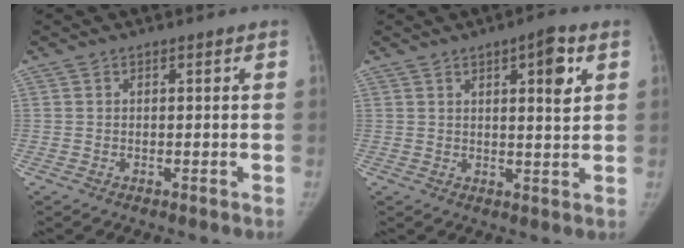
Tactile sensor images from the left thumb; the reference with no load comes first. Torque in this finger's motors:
{"motor_torque": [-0.49, -0.06, -0.82, 0.48, -0.24]}